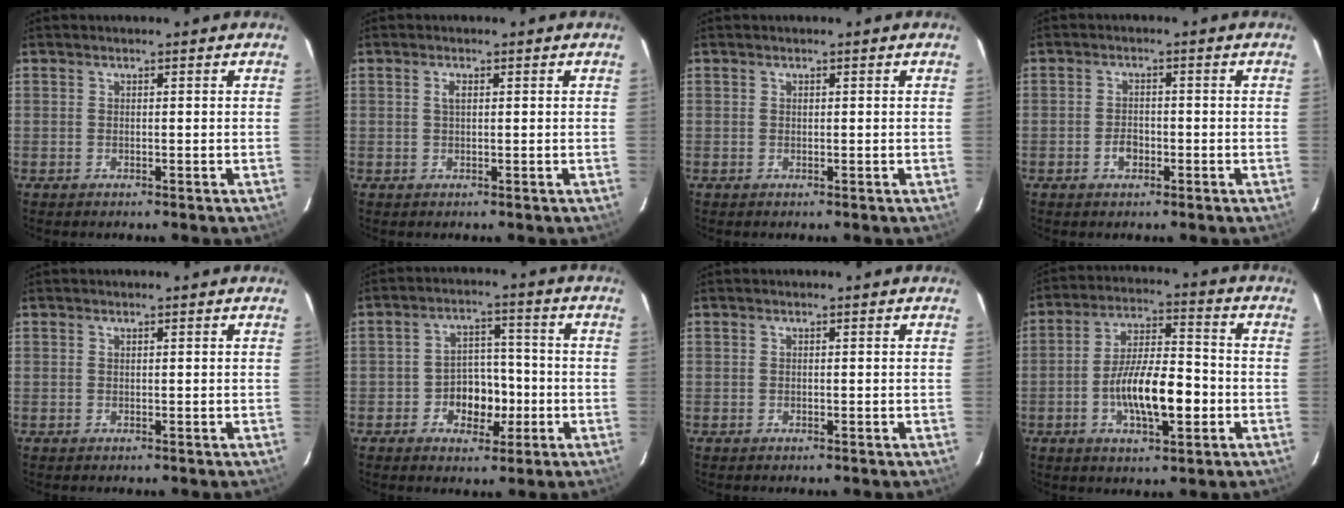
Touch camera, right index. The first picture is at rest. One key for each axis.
{"total": 1.2, "fx": 0.4, "fy": 0.5, "fz": 1.0, "tx": -0.020, "ty": 0.002, "tz": 0.005}
{"total": 0.0}
{"total": 2.8, "fx": -1.3, "fy": 1.9, "fz": 1.5, "tx": -0.028, "ty": 0.006, "tz": -0.023}
{"total": 0.0}
{"total": 7.4, "fx": -2.7, "fy": 5.6, "fz": 4.0, "tx": -0.080, "ty": 0.018, "tz": -0.036}
{"total": 0.0}
{"total": 12.5, "fx": -3.4, "fy": 4.1, "fz": 11.3, "tx": -0.212, "ty": 0.002, "tz": -0.057}